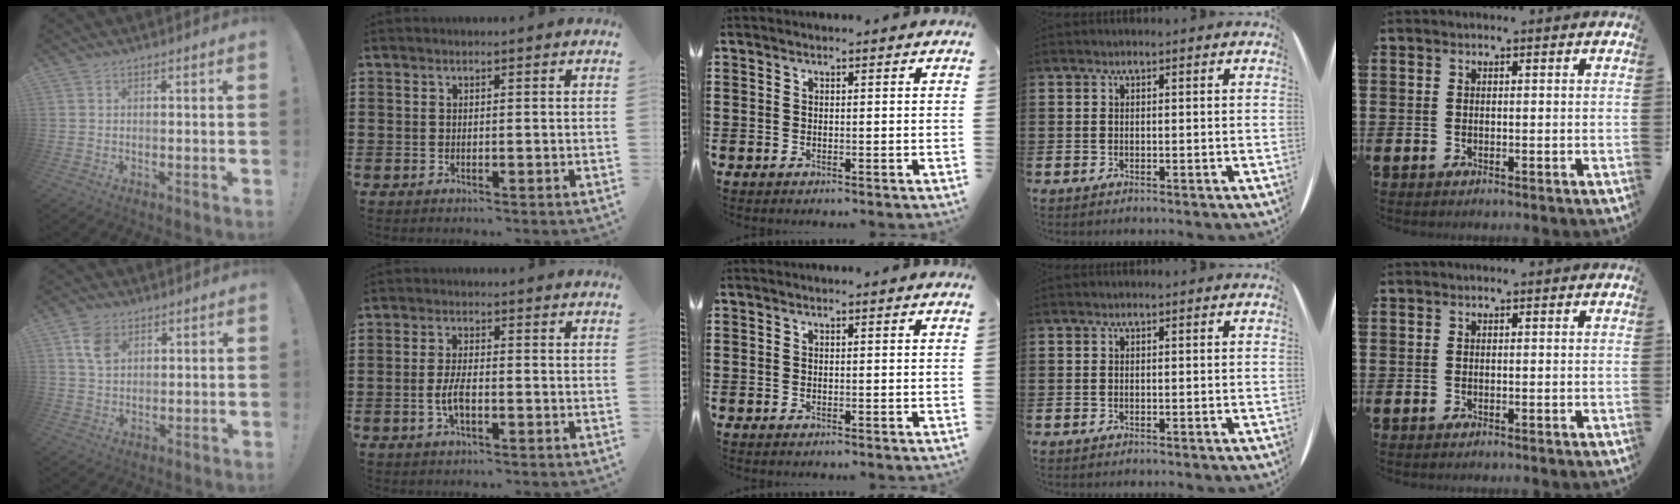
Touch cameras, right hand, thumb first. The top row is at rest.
{"thumb": {"total": 6.5, "force": [3.1, 4.6, 3.5], "torque": [-0.055, -0.005, 0.059]}, "index": {"total": 3.9, "force": [-1.0, 1.5, 3.5], "torque": [-0.085, -0.003, -0.024]}}